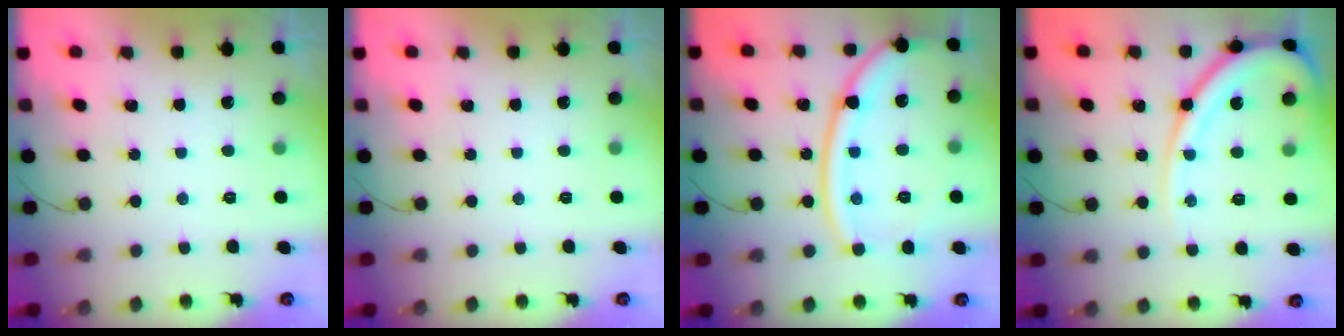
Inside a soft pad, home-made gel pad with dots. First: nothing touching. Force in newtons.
{"total": 0.0}
{"total": 17.7, "press": 17.6, "slide": 1.8}
{"total": 14.8, "press": 14.7, "slide": 1.8}